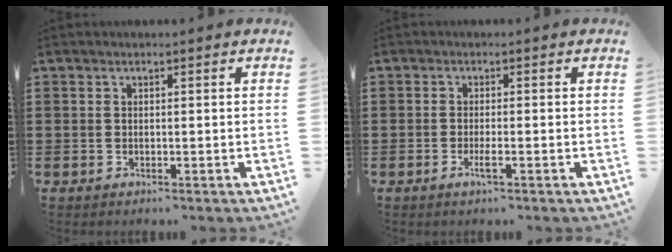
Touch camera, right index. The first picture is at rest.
{"total": 2.0, "force": [-0.9, 0.2, 1.7], "torque": [-0.037, -0.006, -0.018]}